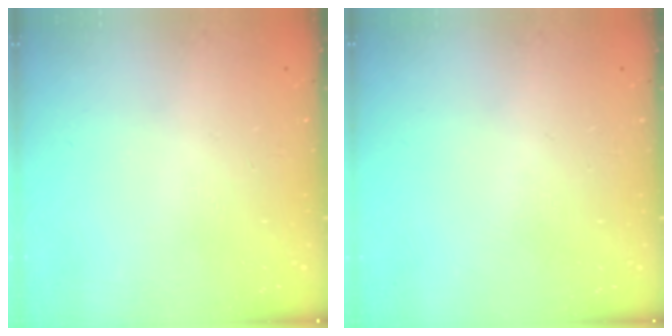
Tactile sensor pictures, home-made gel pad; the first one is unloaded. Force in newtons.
{"total": 0.0}